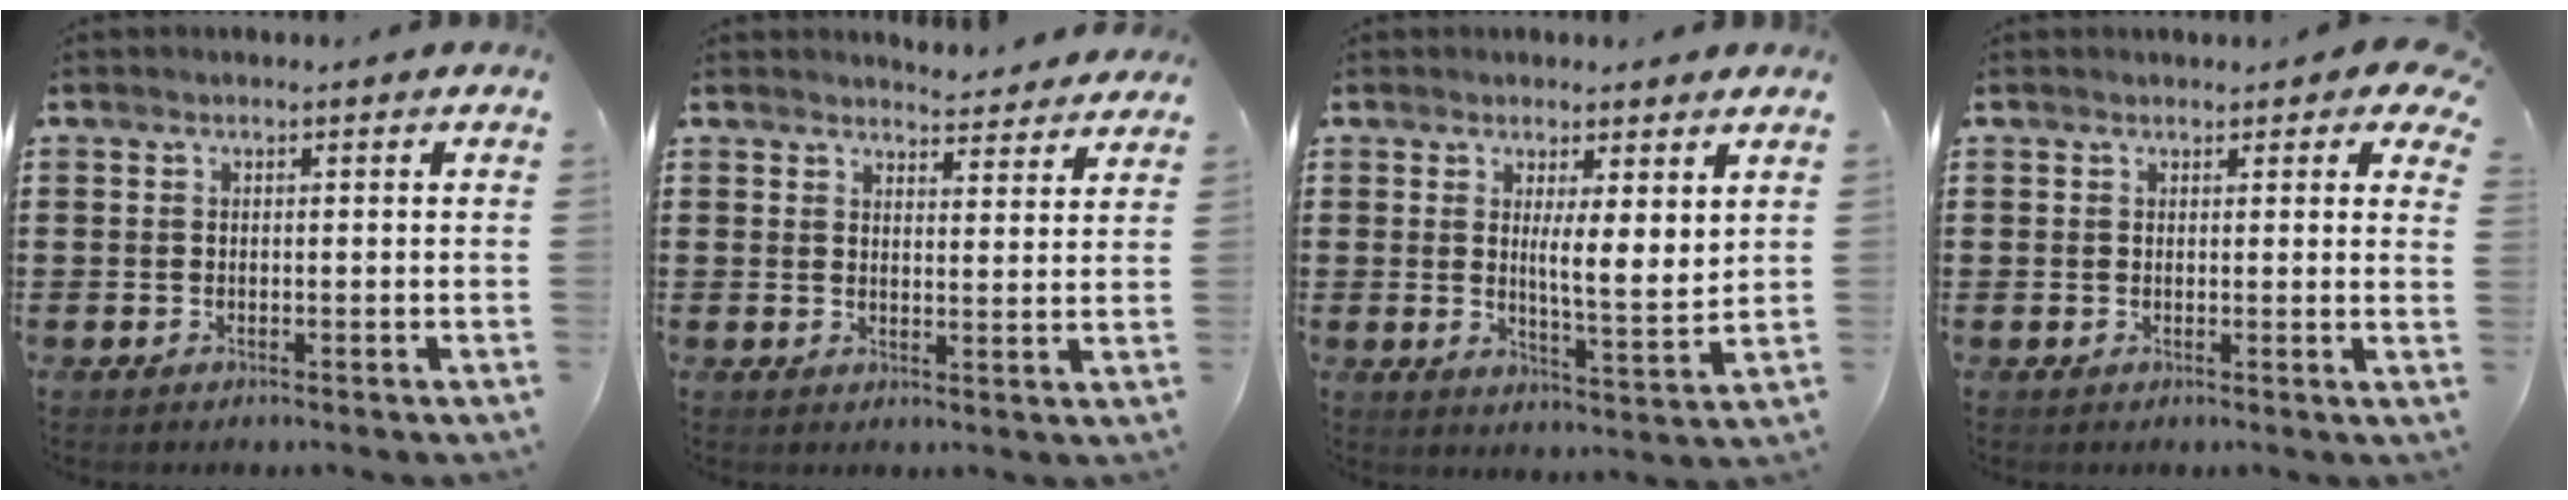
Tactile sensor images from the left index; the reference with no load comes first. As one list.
[{"total": 3.9, "force": [3.9, 0.3, 0.2], "torque": [-0.009, -0.020, 0.071]}, {"total": 4.6, "force": [2.7, 0.7, 3.7], "torque": [-0.056, -0.024, 0.039]}, {"total": 2.2, "force": [1.8, 1.2, 0.4], "torque": [0.001, -0.002, 0.030]}]